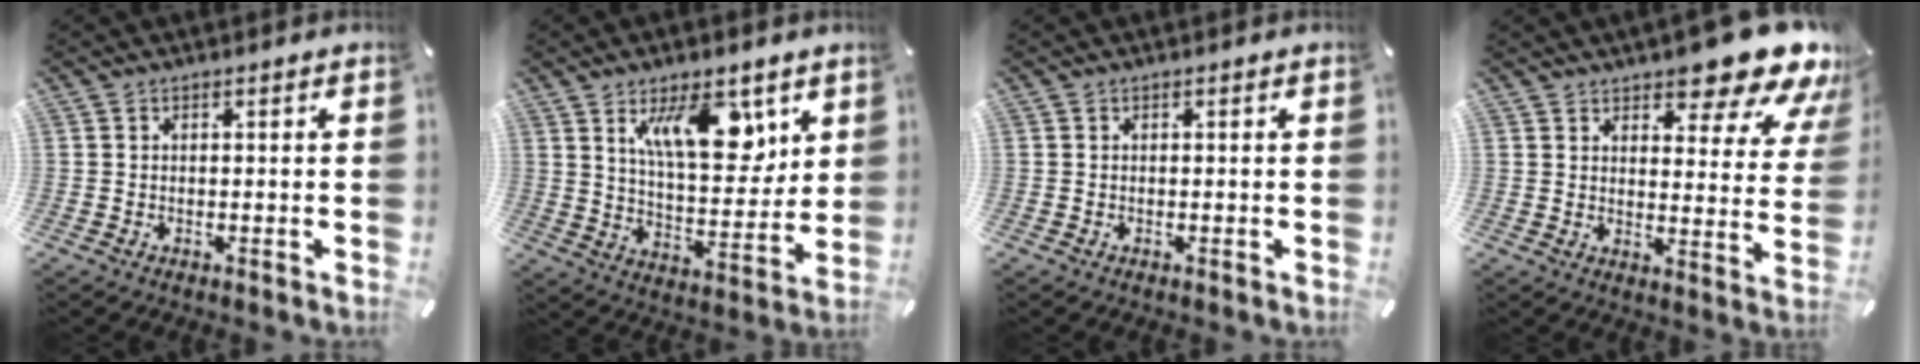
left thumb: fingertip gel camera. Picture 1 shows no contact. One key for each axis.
{"total": 15.6, "fx": 8.1, "fy": 7.4, "fz": 11.1, "tx": -0.171, "ty": -0.032, "tz": 0.139}
{"total": 0.0}
{"total": 14.3, "fx": 11.2, "fy": 4.7, "fz": 7.4, "tx": -0.095, "ty": -0.090, "tz": 0.187}